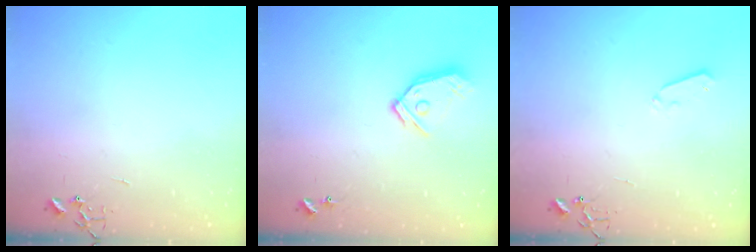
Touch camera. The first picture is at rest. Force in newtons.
{"total": 12.2, "press": 12.1, "slide": 1.5}
{"total": 4.0, "press": 3.9, "slide": 0.8}